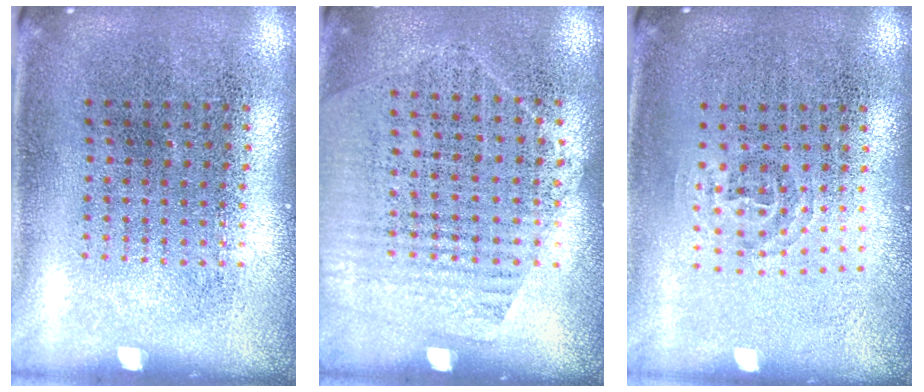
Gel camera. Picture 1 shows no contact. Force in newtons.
{"total": 1.2, "press": 1.0, "slide": 0.7}
{"total": 0.9, "press": 0.6, "slide": 0.7}